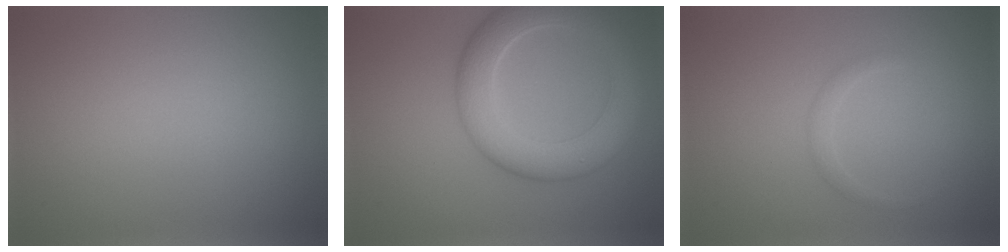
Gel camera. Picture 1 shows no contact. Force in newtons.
{"total": 6.8, "press": 6.8, "slide": 0.4}
{"total": 0.9, "press": 0.9, "slide": 0.1}